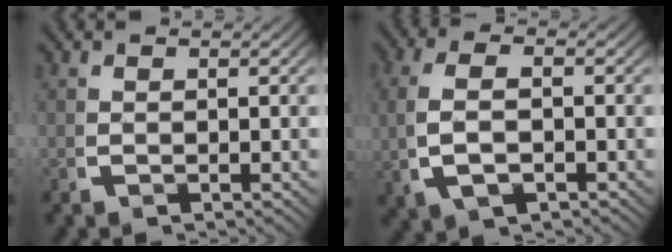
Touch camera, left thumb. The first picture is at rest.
{"total": 4.7, "force": [-0.3, 2.7, 3.9], "torque": [-0.093, -0.005, 0.005]}